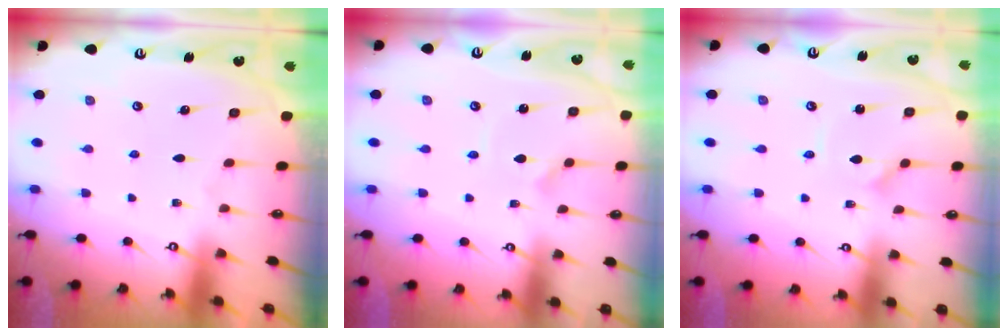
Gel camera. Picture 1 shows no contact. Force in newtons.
{"total": 1.6, "press": 1.6, "slide": 0.1}
{"total": 1.4, "press": 1.4, "slide": 0.1}